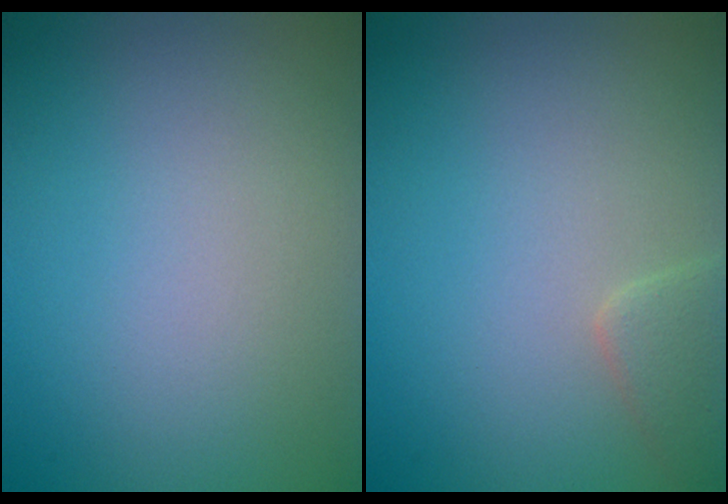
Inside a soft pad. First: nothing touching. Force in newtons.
{"total": 1.8, "press": 1.8, "slide": 0.1}